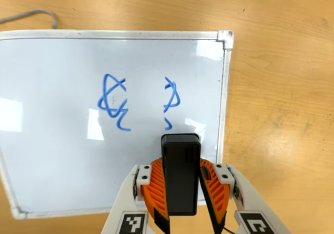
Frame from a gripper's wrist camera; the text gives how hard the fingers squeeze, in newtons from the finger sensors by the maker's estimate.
{"total": 8.6, "left": 8.1, "right": 9.1}